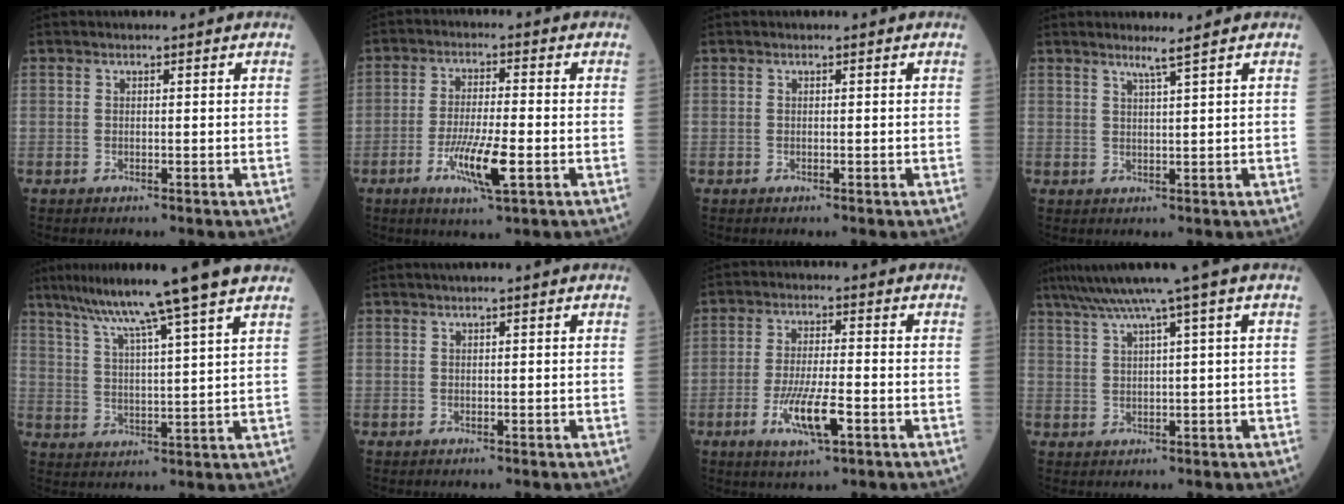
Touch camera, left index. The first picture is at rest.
{"total": 7.5, "force": [-3.0, 0.7, 6.8], "torque": [-0.129, -0.011, -0.055]}
{"total": 0.0}
{"total": 2.0, "force": [1.5, -0.9, 1.0], "torque": [-0.031, -0.011, 0.033]}
{"total": 14.4, "force": [11.0, -1.7, 9.1], "torque": [-0.149, 0.015, 0.161]}
{"total": 0.8, "force": [0.5, -0.3, 0.6], "torque": [-0.017, 0.004, 0.016]}
{"total": 7.6, "force": [-3.2, 1.2, 6.8], "torque": [-0.131, -0.011, -0.058]}
{"total": 7.7, "force": [5.0, -1.9, 5.5], "torque": [-0.092, 0.022, 0.084]}